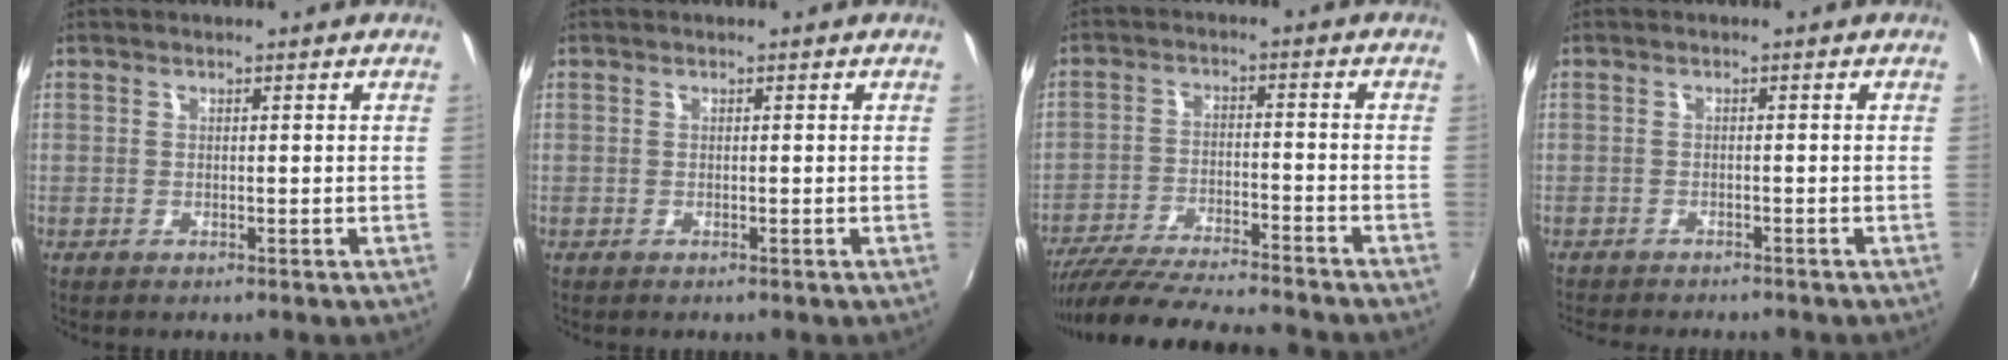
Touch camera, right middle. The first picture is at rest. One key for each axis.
{"total": 0.0}
{"total": 18.2, "fx": -16.2, "fy": 1.4, "fz": 8.1, "tx": -0.162, "ty": -0.033, "tz": -0.262}
{"total": 5.2, "fx": -4.8, "fy": 1.1, "fz": 1.6, "tx": -0.046, "ty": -0.016, "tz": -0.074}